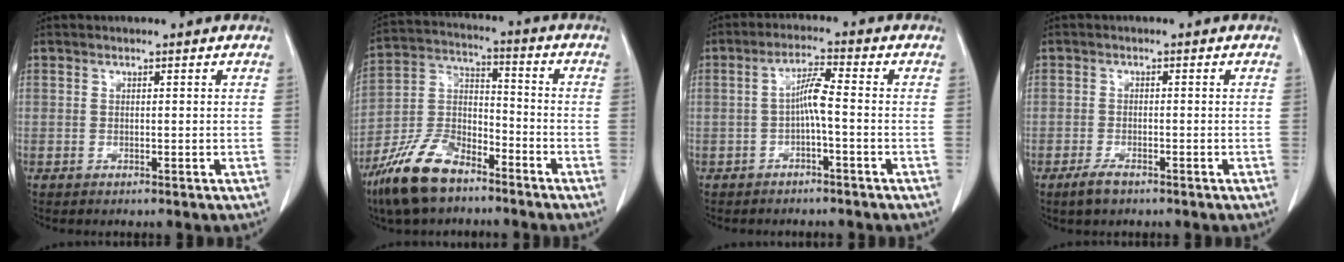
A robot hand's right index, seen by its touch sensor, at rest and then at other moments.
{"total": 12.9, "force": [-9.2, 5.5, 7.3], "torque": [-0.148, 0.005, -0.177]}
{"total": 4.1, "force": [-0.7, 0.2, 4.1], "torque": [-0.076, 0.012, -0.013]}
{"total": 2.5, "force": [-1.8, 1.0, 1.4], "torque": [-0.032, -0.001, -0.029]}